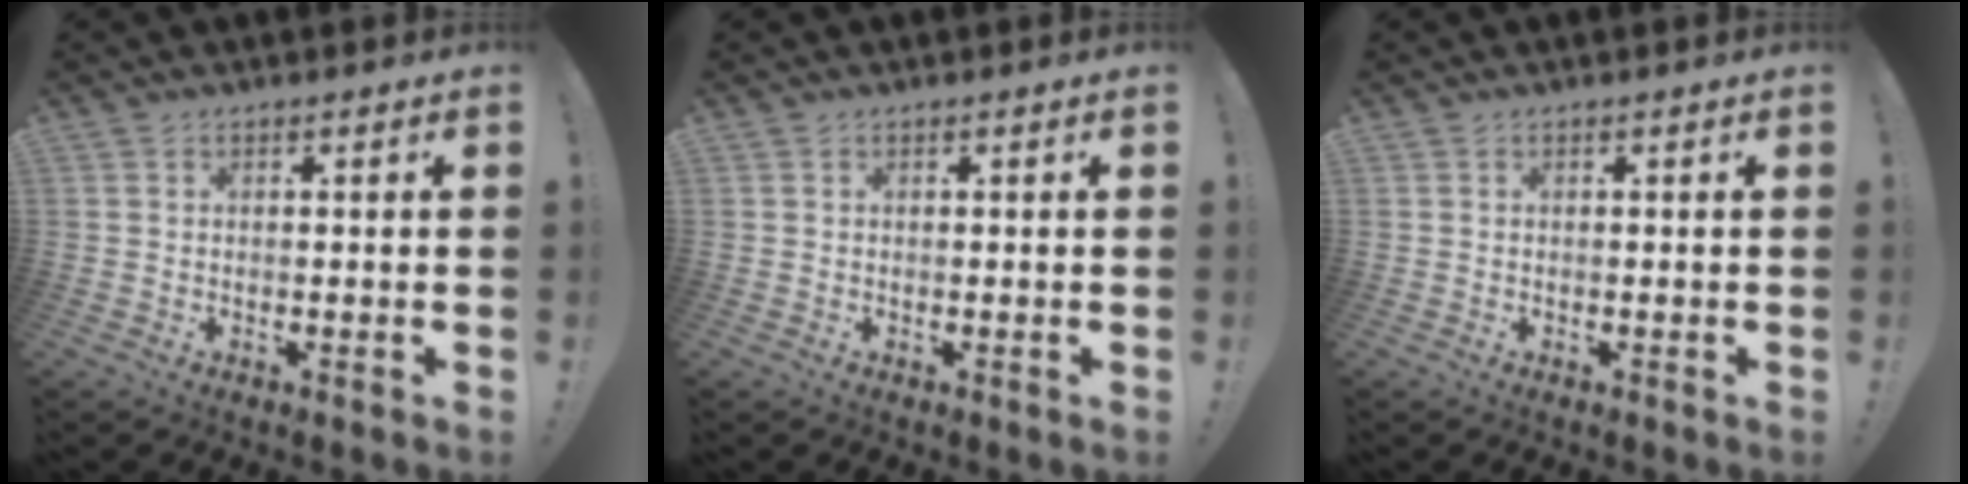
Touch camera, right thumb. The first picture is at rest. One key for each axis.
{"total": 0.0}
{"total": 0.0}